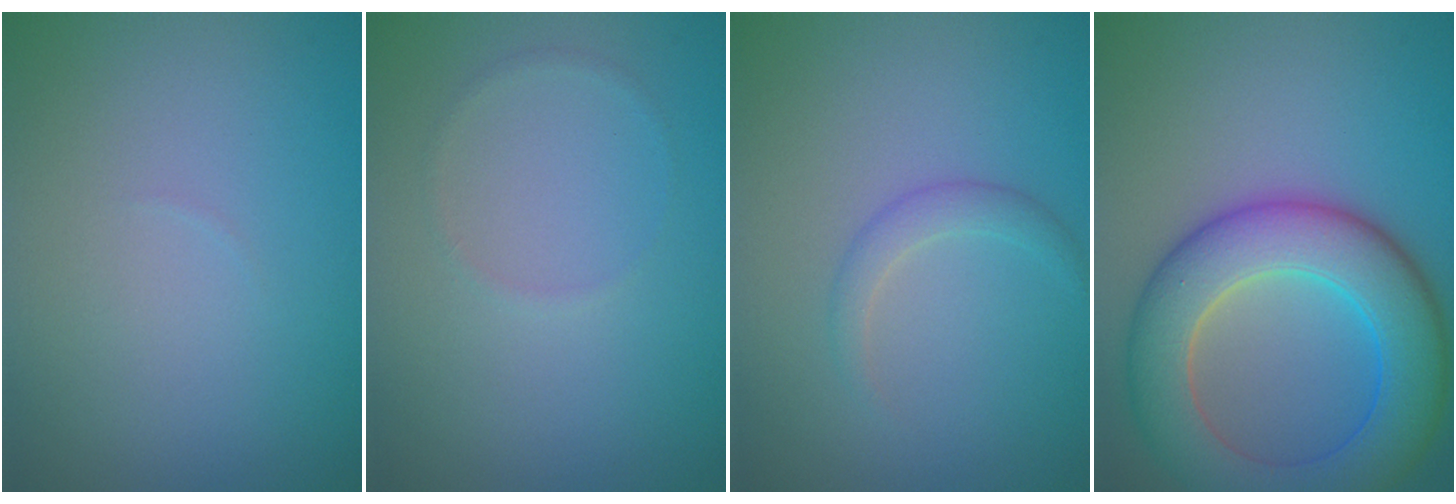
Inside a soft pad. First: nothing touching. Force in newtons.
{"total": 0.5, "press": 0.5, "slide": 0.1}
{"total": 1.4, "press": 1.4, "slide": 0.1}
{"total": 9.0, "press": 9.0, "slide": 0.4}